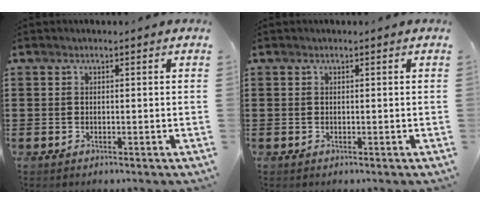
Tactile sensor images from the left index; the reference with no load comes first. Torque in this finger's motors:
{"motor_torque": [-0.06, 0.12, 0.03, 0.00]}